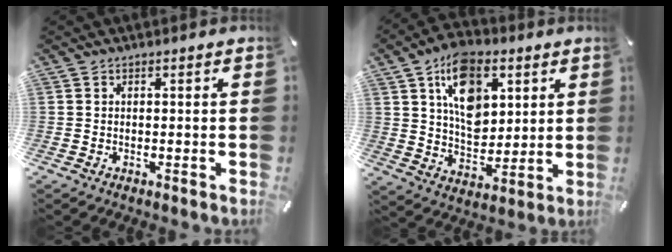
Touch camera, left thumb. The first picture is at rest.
{"total": 14.9, "force": [6.3, 10.0, 9.1], "torque": [-0.146, -0.011, 0.117]}